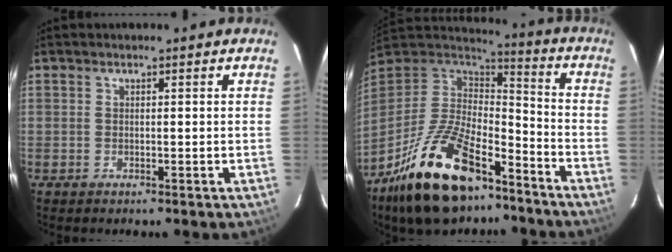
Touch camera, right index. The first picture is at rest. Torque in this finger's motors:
{"motor_torque": [0.78, -0.78, 1.05, 0.21]}